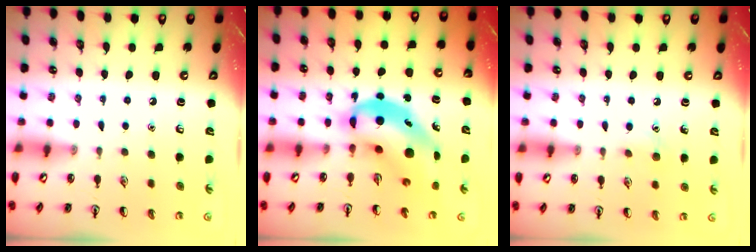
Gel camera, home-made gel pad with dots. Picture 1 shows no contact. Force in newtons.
{"total": 10.4, "press": 10.0, "slide": 2.8}
{"total": 5.7, "press": 5.5, "slide": 1.5}